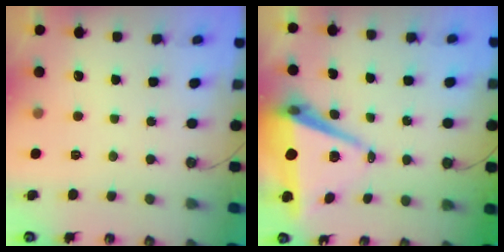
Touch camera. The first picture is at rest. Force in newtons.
{"total": 9.8, "press": 8.8, "slide": 4.2}